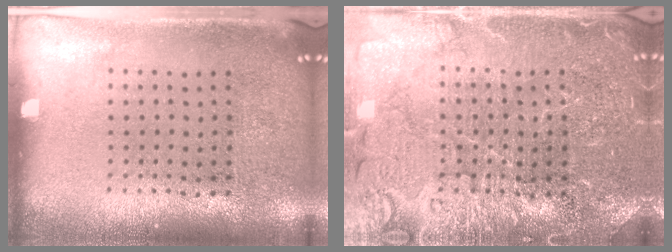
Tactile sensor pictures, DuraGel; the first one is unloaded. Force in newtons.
{"total": 4.1, "press": 4.1, "slide": 0.6}